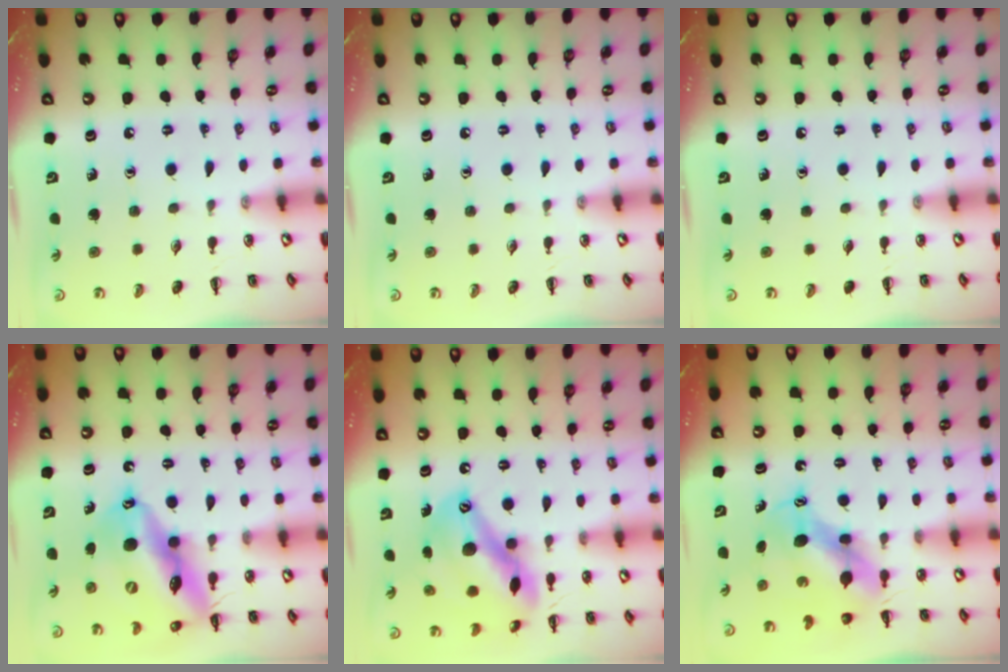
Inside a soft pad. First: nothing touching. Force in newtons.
{"total": 0.0}
{"total": 0.0}
{"total": 19.5, "press": 18.8, "slide": 4.9}
{"total": 17.8, "press": 17.6, "slide": 2.8}
{"total": 6.4, "press": 6.3, "slide": 1.1}